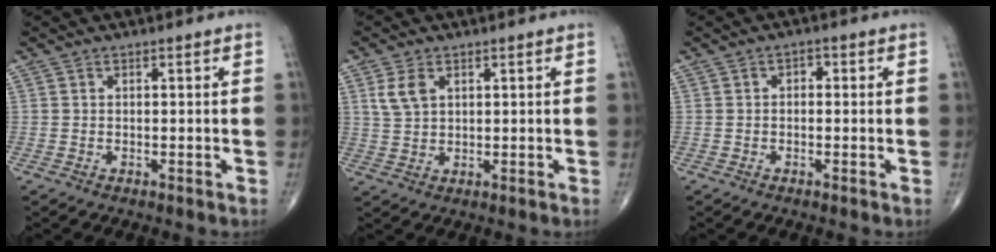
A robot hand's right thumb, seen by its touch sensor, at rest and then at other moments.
{"total": 4.4, "force": [1.9, 2.8, 2.9], "torque": [-0.053, -0.002, 0.042]}
{"total": 1.6, "force": [0.1, 1.1, 1.2], "torque": [-0.006, 0.008, -0.006]}